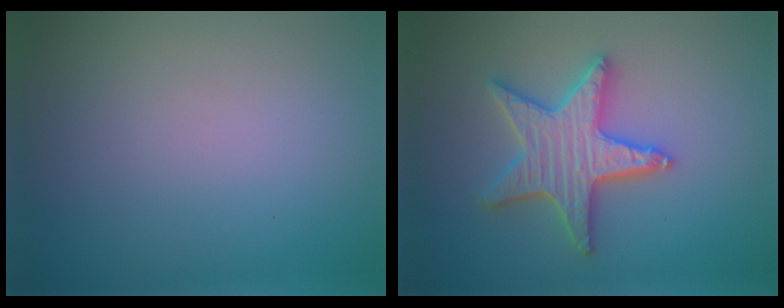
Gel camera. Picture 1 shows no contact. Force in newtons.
{"total": 5.1, "press": 5.0, "slide": 0.9}